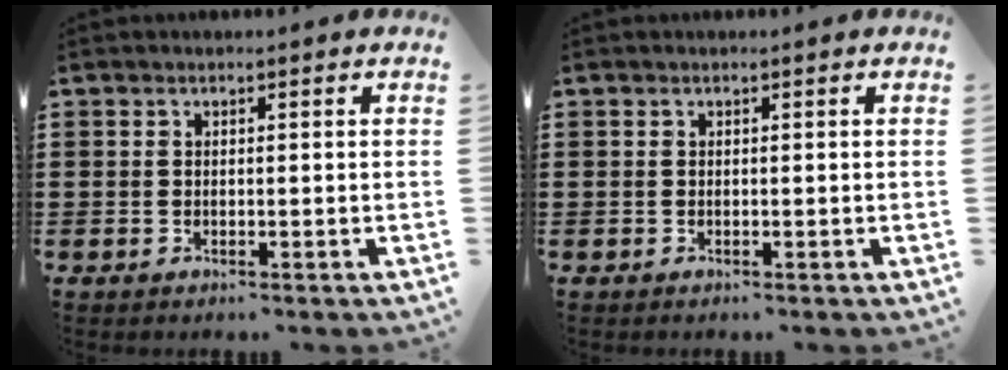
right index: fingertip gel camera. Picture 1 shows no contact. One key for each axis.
{"total": 0.0}